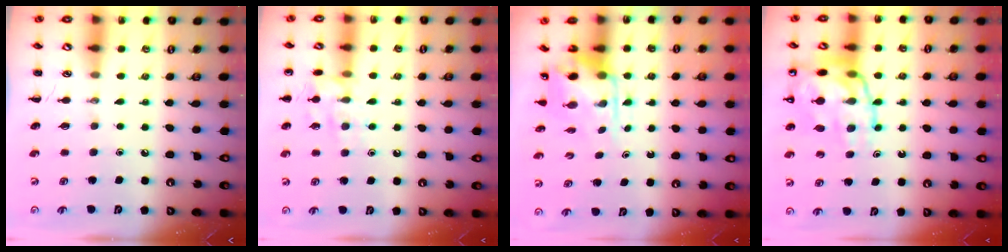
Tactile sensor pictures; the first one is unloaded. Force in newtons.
{"total": 10.5, "press": 10.5, "slide": 0.6}
{"total": 4.6, "press": 4.6, "slide": 0.5}
{"total": 19.4, "press": 19.1, "slide": 3.5}